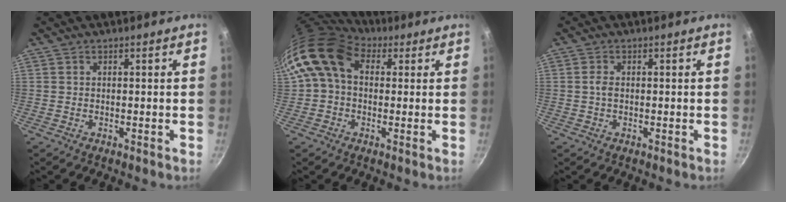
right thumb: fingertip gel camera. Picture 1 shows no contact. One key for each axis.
{"total": 12.0, "fx": 2.9, "fy": 8.8, "fz": 7.6, "tx": -0.125, "ty": 0.015, "tz": 0.030}
{"total": 1.5, "fx": -0.1, "fy": 0.9, "fz": 1.2, "tx": -0.024, "ty": 0.002, "tz": -0.003}